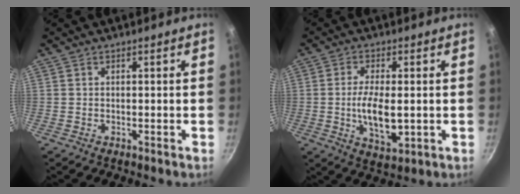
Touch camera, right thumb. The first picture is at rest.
{"total": 8.9, "force": [-0.7, 3.8, 8.0], "torque": [-0.150, -0.006, -0.008]}